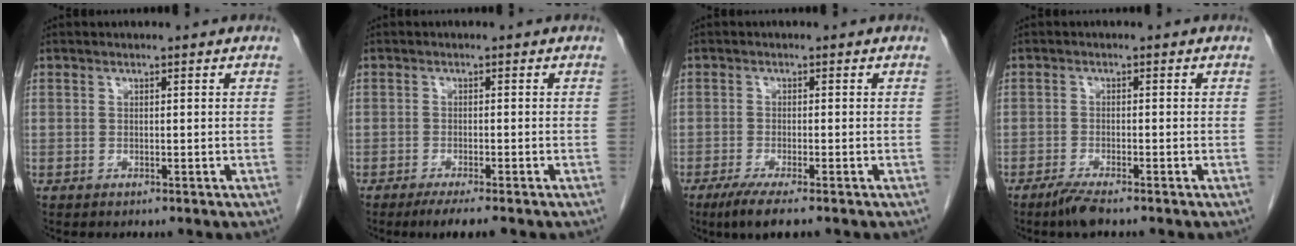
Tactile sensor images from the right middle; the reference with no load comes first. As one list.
[{"total": 4.0, "force": [-3.0, 0.0, 2.7], "torque": [-0.041, -0.010, -0.045]}, {"total": 4.7, "force": [-3.2, 0.2, 3.5], "torque": [-0.063, -0.014, -0.055]}, {"total": 2.8, "force": [-2.2, 0.0, 1.7], "torque": [-0.042, -0.007, -0.044]}]